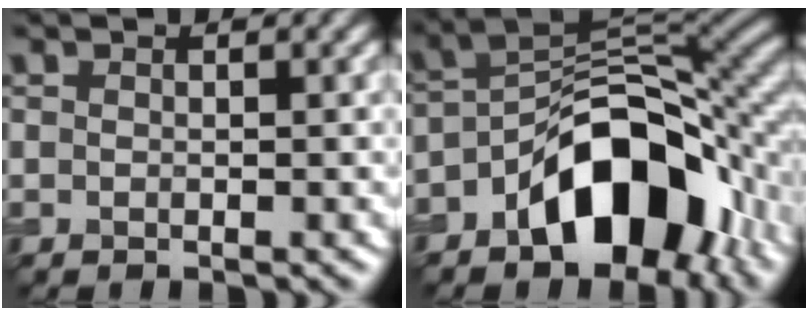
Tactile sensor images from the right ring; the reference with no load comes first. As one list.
[{"total": 10.8, "force": [-5.1, 5.8, 7.5], "torque": [-0.102, 0.015, -0.086]}]